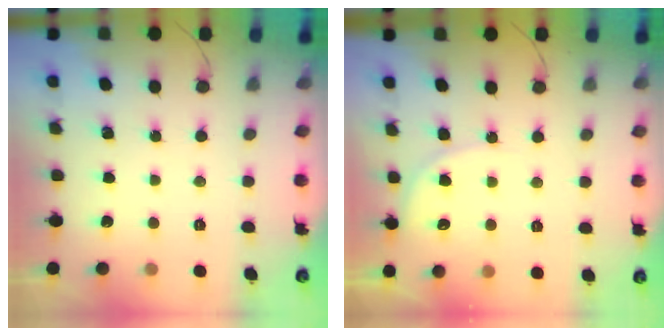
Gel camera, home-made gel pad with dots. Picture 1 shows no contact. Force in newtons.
{"total": 6.1, "press": 6.1, "slide": 0.3}